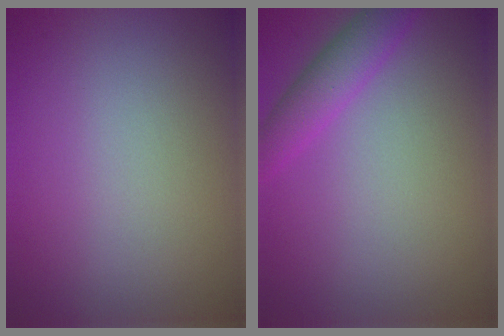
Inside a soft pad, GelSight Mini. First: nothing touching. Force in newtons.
{"total": 2.9, "press": 2.9, "slide": 0.2}